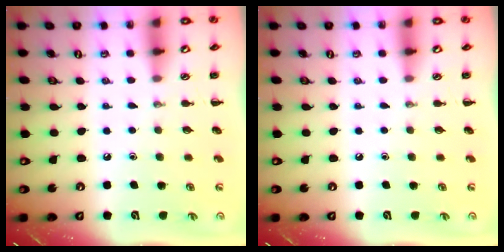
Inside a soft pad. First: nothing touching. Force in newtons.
{"total": 0.0}